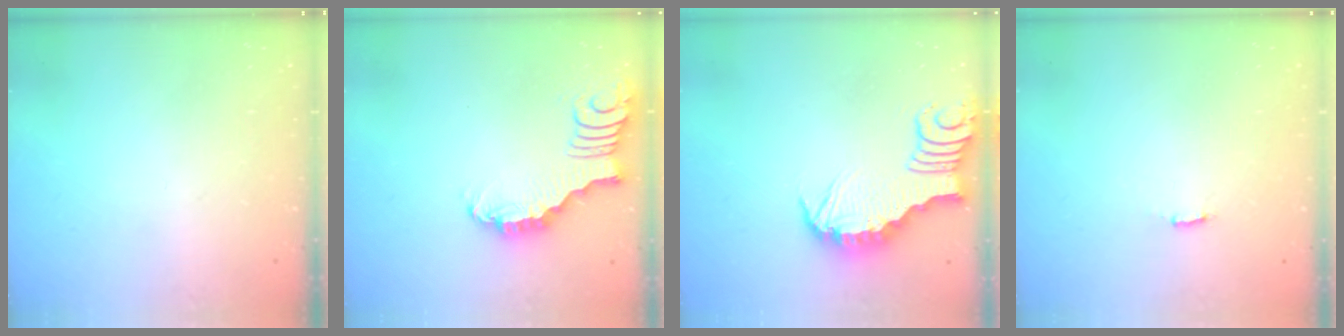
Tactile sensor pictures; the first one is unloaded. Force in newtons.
{"total": 3.2, "press": 3.2, "slide": 0.2}
{"total": 3.7, "press": 3.7, "slide": 0.1}
{"total": 3.0, "press": 2.9, "slide": 0.5}